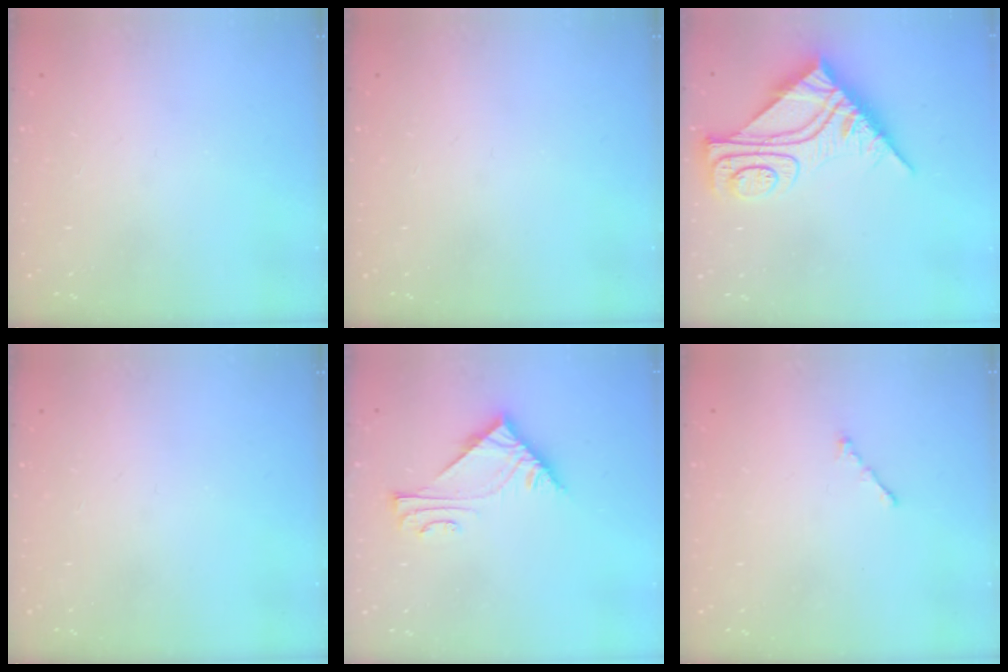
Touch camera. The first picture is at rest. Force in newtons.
{"total": 0.0}
{"total": 11.6, "press": 11.5, "slide": 1.4}
{"total": 0.0}
{"total": 6.3, "press": 6.2, "slide": 0.8}
{"total": 0.9, "press": 0.8, "slide": 0.2}